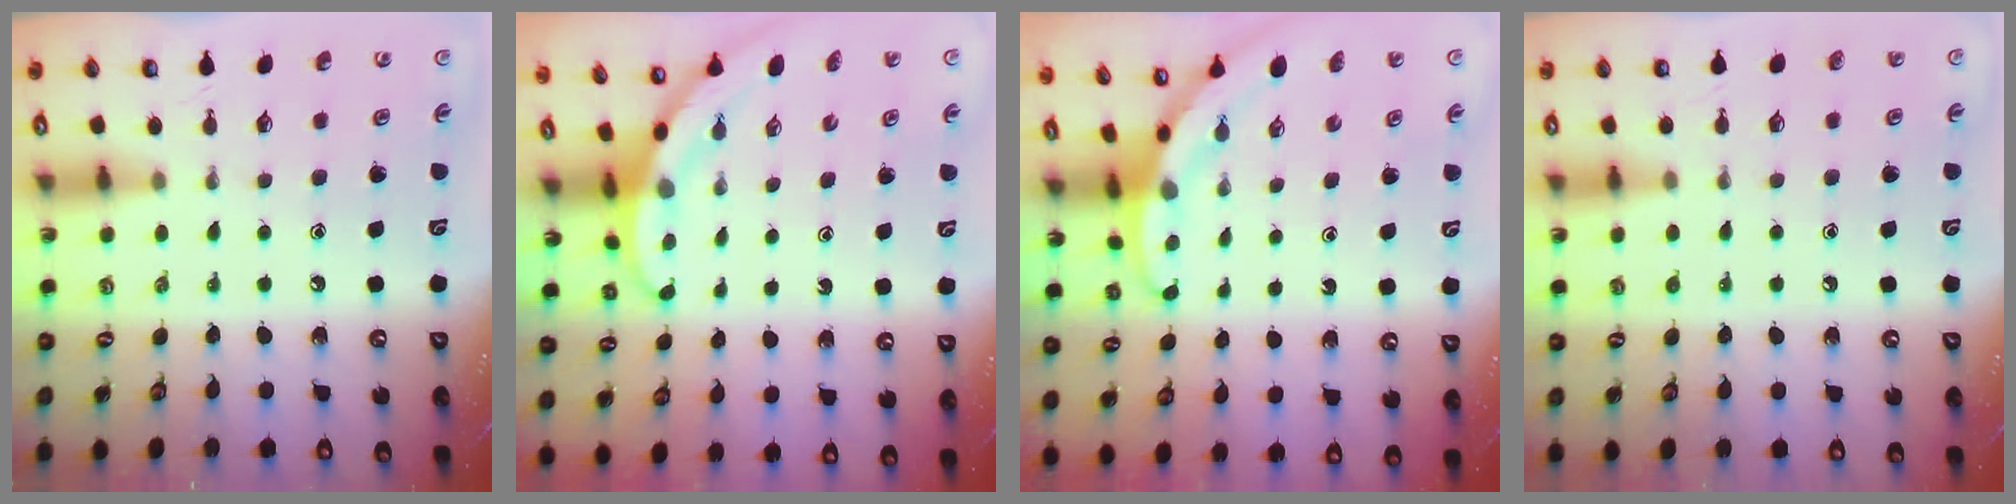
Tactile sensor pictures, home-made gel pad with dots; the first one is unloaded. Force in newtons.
{"total": 3.1, "press": 3.1, "slide": 0.1}
{"total": 2.9, "press": 2.9, "slide": 0.2}
{"total": 3.1, "press": 3.1, "slide": 0.3}